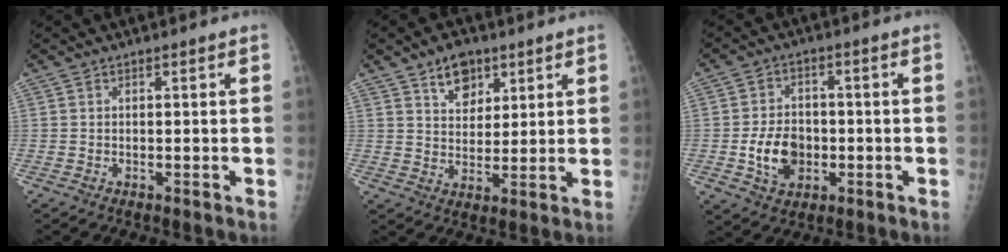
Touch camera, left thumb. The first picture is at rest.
{"total": 7.2, "force": [4.3, 4.6, 3.5], "torque": [-0.029, -0.025, 0.073]}
{"total": 8.8, "force": [-1.9, 6.6, 5.5], "torque": [-0.073, 0.010, -0.029]}